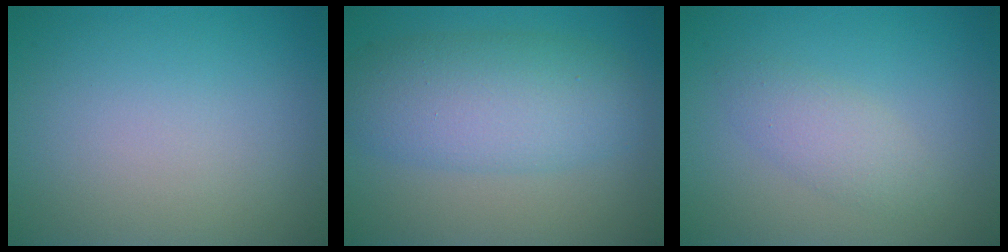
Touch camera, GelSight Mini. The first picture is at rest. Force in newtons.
{"total": 6.6, "press": 6.6, "slide": 0.2}
{"total": 2.2, "press": 2.2, "slide": 0.0}